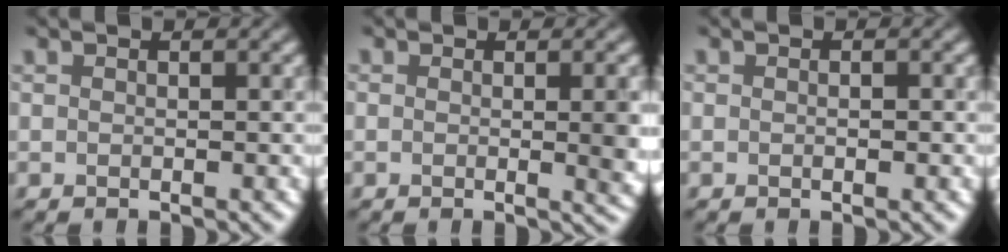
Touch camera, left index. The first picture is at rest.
{"total": 3.3, "force": [-0.2, 0.8, 3.2], "torque": [-0.037, -0.006, 0.004]}
{"total": 0.6, "force": [0.0, 0.2, 0.6], "torque": [0.000, -0.006, -0.001]}